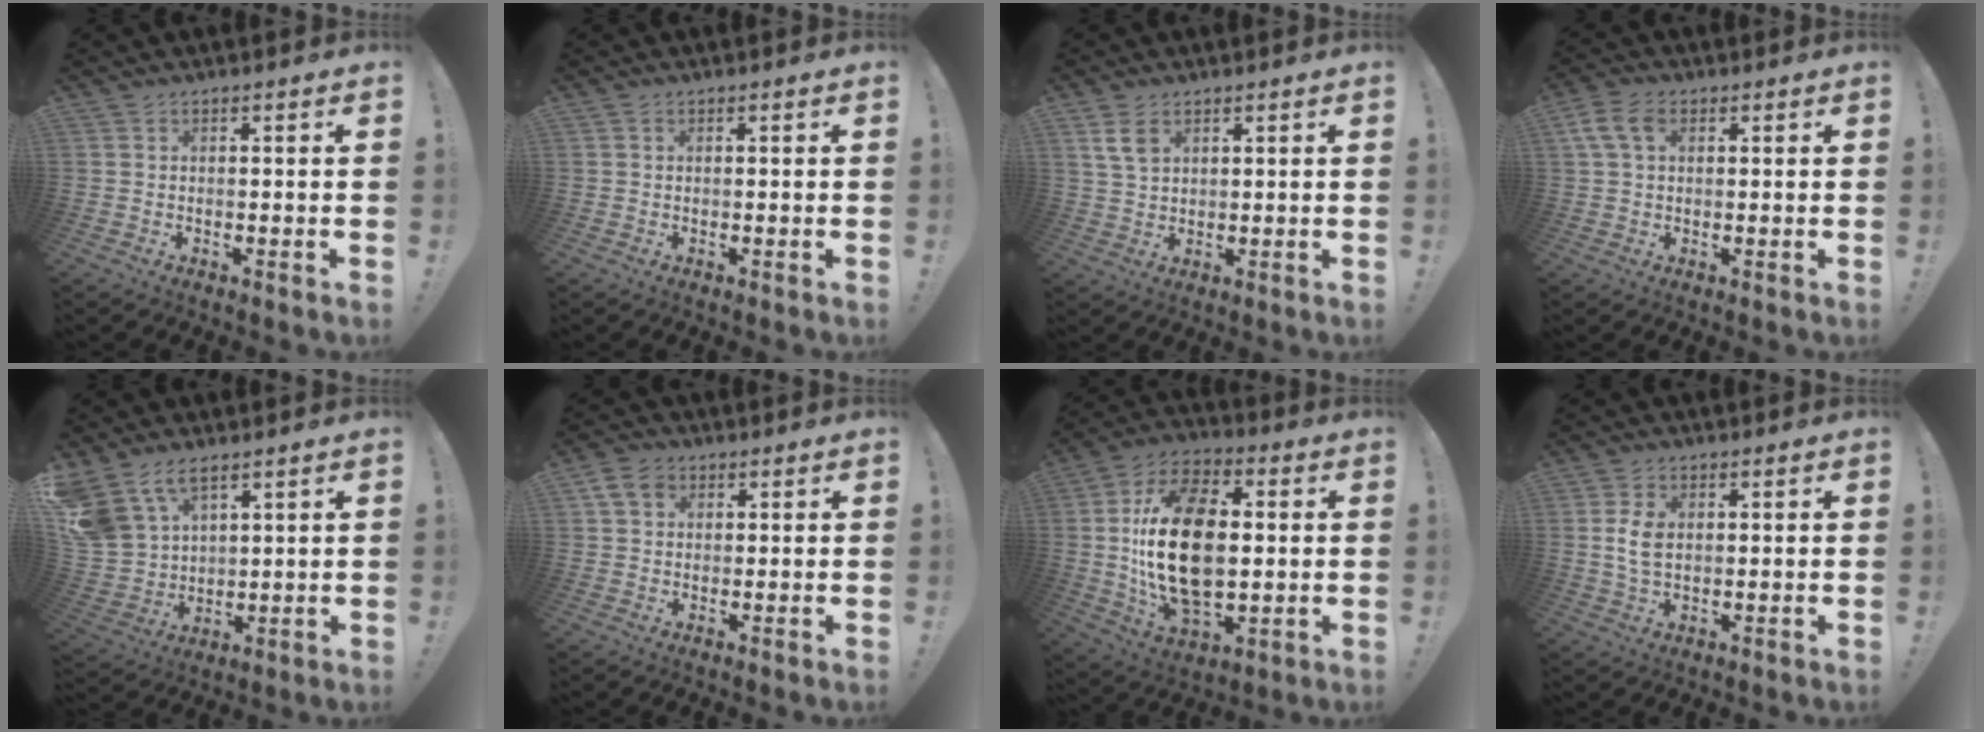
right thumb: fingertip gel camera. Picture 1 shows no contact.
{"total": 0.0}
{"total": 6.2, "force": [3.0, 4.2, 3.5], "torque": [-0.052, -0.009, 0.058]}
{"total": 7.3, "force": [2.5, 4.8, 4.9], "torque": [-0.101, 0.002, 0.048]}
{"total": 12.3, "force": [8.1, 7.5, 5.4], "torque": [-0.125, -0.048, 0.164]}
{"total": 6.3, "force": [2.6, 4.8, 3.1], "torque": [-0.051, 0.002, 0.052]}
{"total": 23.4, "force": [0.5, 13.9, 18.8], "torque": [-0.358, 0.000, 0.009]}
{"total": 6.2, "force": [0.6, 4.2, 4.5], "torque": [-0.087, -0.002, 0.007]}